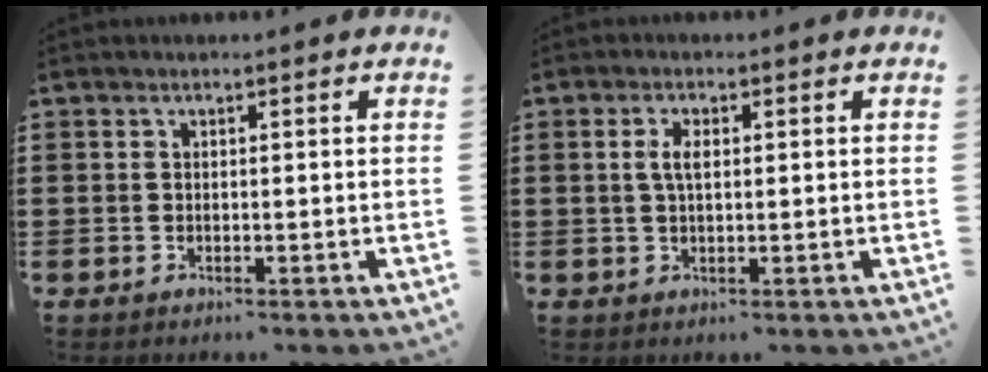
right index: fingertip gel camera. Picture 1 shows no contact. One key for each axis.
{"total": 2.9, "fx": 0.4, "fy": 1.2, "fz": 2.6, "tx": -0.055, "ty": 0.006, "tz": 0.005}